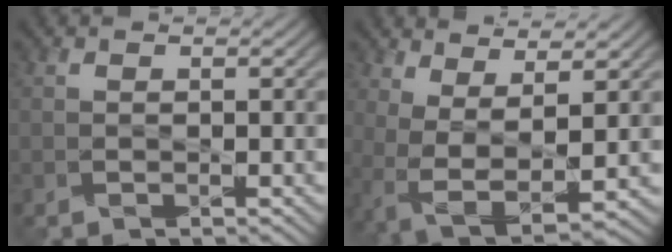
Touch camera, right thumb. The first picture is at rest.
{"total": 6.0, "force": [1.7, 1.9, 5.4], "torque": [-0.124, -0.009, 0.037]}